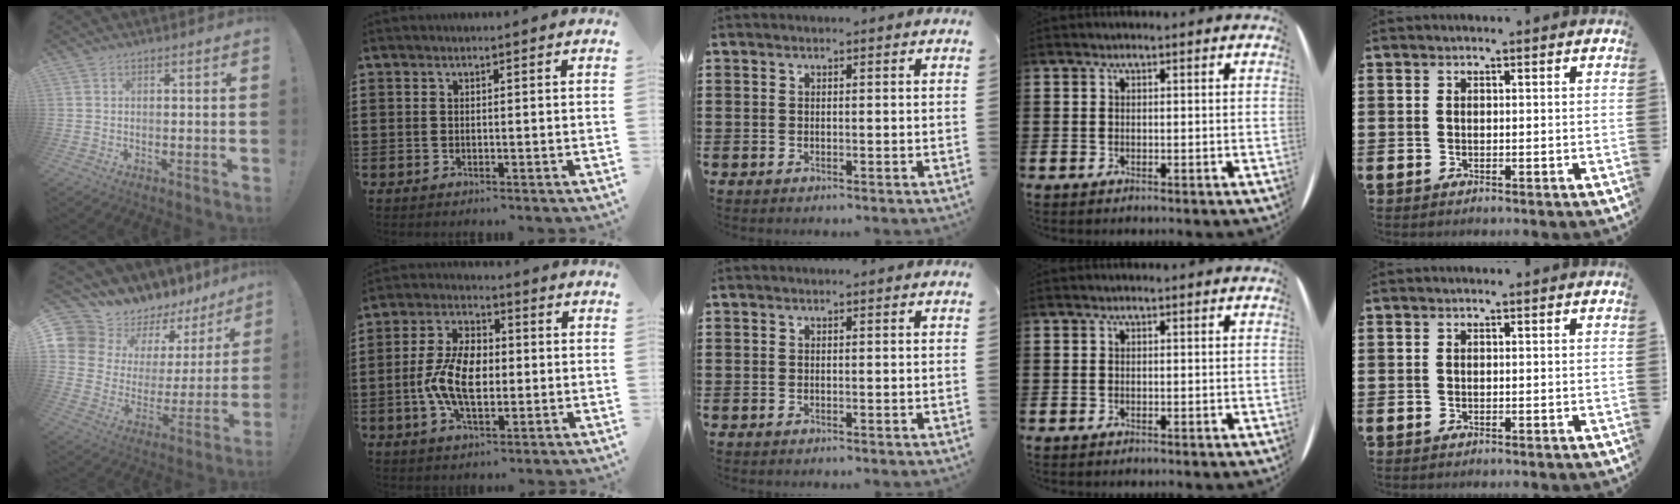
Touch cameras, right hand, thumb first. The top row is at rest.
{"thumb": {"total": 11.5, "force": [10.3, 5.0, 1.1], "torque": [-0.026, -0.107, 0.197]}, "index": {"total": 8.7, "force": [-1.3, 4.8, 7.2], "torque": [-0.161, 0.004, -0.030]}}